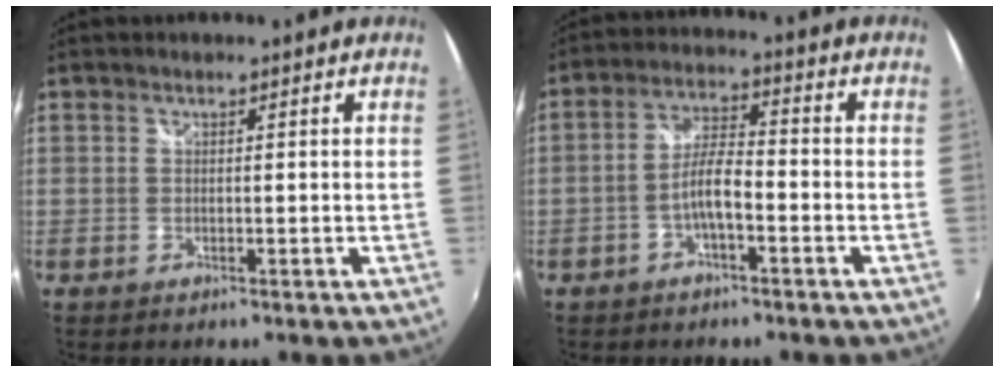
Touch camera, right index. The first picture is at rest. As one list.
[{"total": 5.4, "force": [-2.5, 1.3, 4.6], "torque": [-0.096, 0.011, -0.045]}]